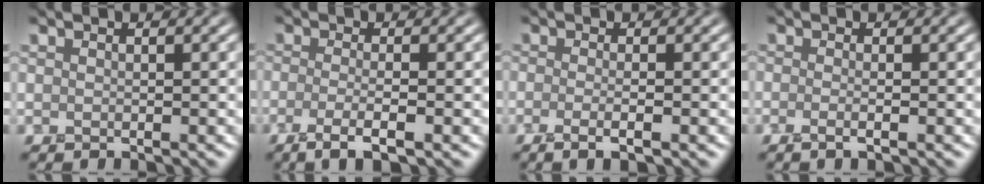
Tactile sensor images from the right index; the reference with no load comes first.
{"total": 2.7, "force": [-1.3, 0.5, 2.3], "torque": [-0.045, -0.001, -0.031]}
{"total": 2.1, "force": [-0.7, 0.6, 1.8], "torque": [-0.026, -0.001, -0.018]}
{"total": 1.1, "force": [-0.3, 0.4, 1.0], "torque": [-0.013, -0.002, -0.012]}